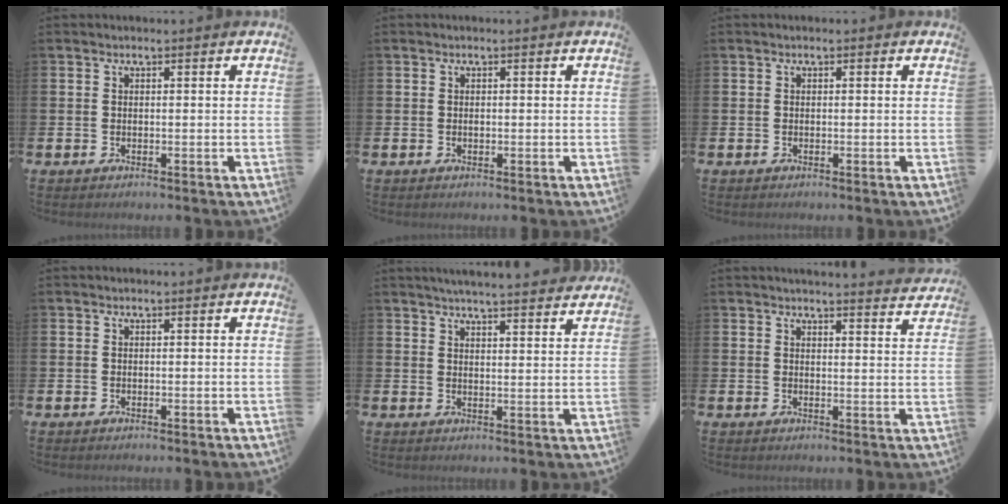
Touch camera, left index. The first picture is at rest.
{"total": 0.0}
{"total": 0.0}
{"total": 0.0}
{"total": 4.7, "force": [4.6, -0.3, 0.8], "torque": [-0.027, -0.024, 0.083]}
{"total": 3.5, "force": [3.5, -0.2, 0.0], "torque": [0.001, -0.024, 0.060]}